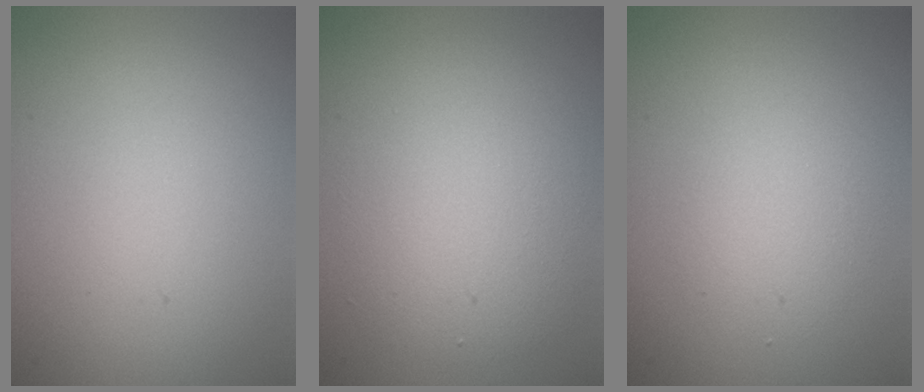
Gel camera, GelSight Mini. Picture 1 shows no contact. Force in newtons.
{"total": 4.4, "press": 4.4, "slide": 0.3}
{"total": 2.2, "press": 2.2, "slide": 0.0}